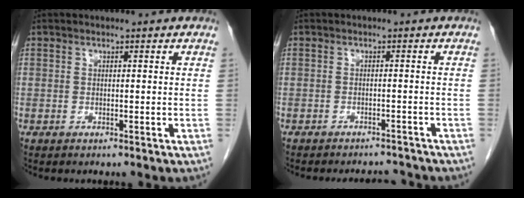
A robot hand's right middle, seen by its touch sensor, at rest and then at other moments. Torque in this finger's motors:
{"motor_torque": [0.06, -0.05, 0.02, 0.01]}